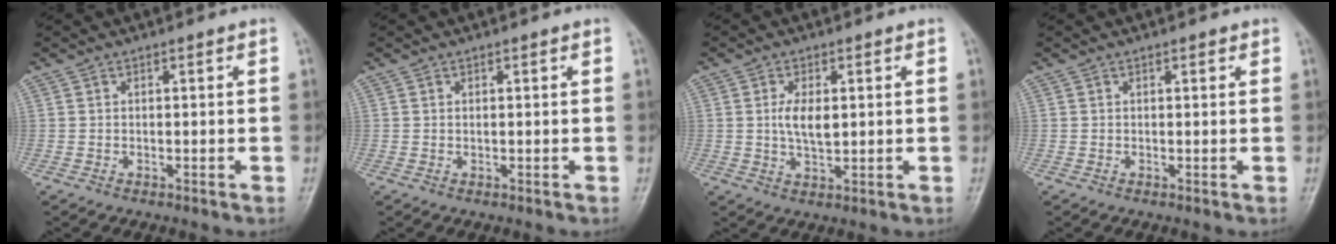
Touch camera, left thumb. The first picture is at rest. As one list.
[{"total": 0.7, "force": [0.3, 0.2, 0.6], "torque": [-0.011, -0.001, 0.006]}, {"total": 5.1, "force": [0.8, 2.5, 4.4], "torque": [-0.081, -0.008, 0.014]}, {"total": 1.0, "force": [0.6, 0.4, 0.6], "torque": [-0.006, -0.001, 0.006]}]